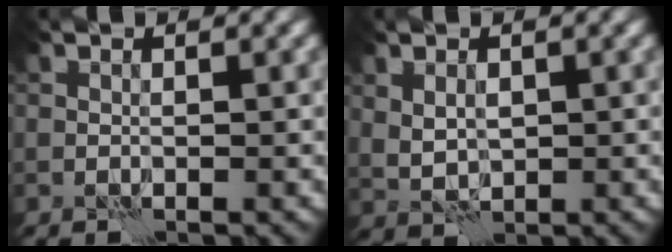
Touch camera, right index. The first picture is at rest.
{"total": 2.6, "force": [0.1, 1.7, 1.9], "torque": [-0.038, -0.004, 0.007]}